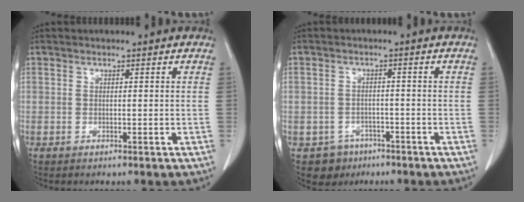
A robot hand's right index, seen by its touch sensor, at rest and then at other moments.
{"total": 4.5, "force": [-2.5, 3.7, 0.0], "torque": [0.004, 0.013, -0.033]}